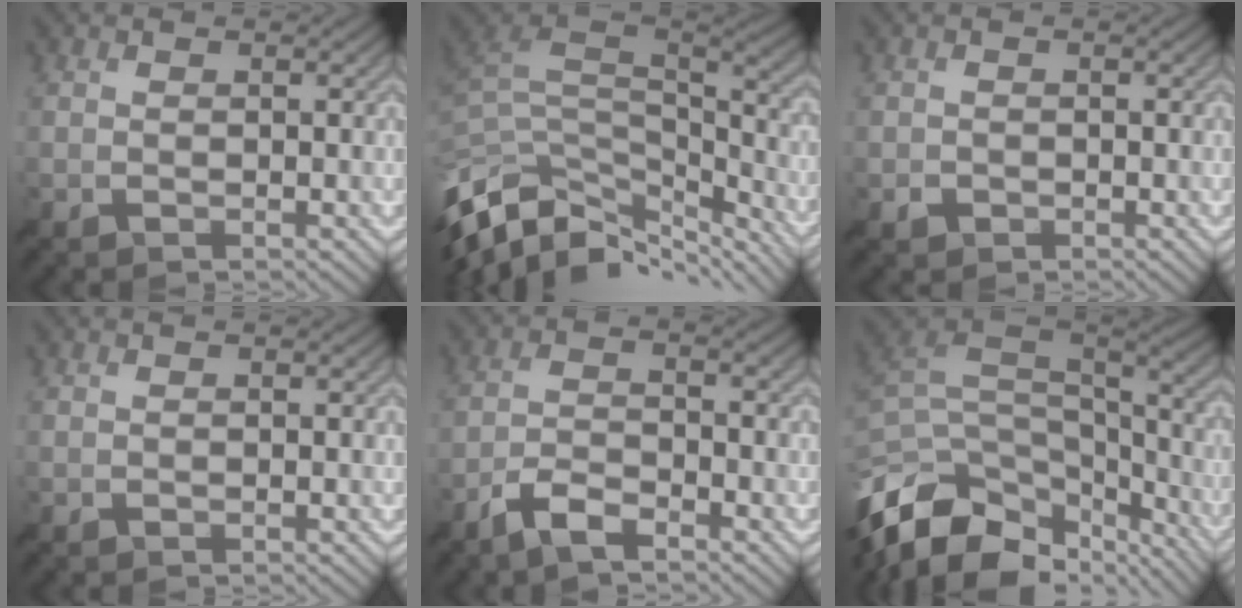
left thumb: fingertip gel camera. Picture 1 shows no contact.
{"total": 13.0, "force": [-6.2, 7.5, 8.6], "torque": [-0.235, -0.013, -0.103]}
{"total": 1.2, "force": [-0.6, 1.0, 0.1], "torque": [0.003, -0.005, -0.014]}
{"total": 0.0}
{"total": 4.4, "force": [-3.4, 1.1, 2.6], "torque": [-0.057, -0.001, -0.076]}
{"total": 15.9, "force": [-8.9, 8.4, 10.2], "torque": [-0.262, -0.023, -0.139]}